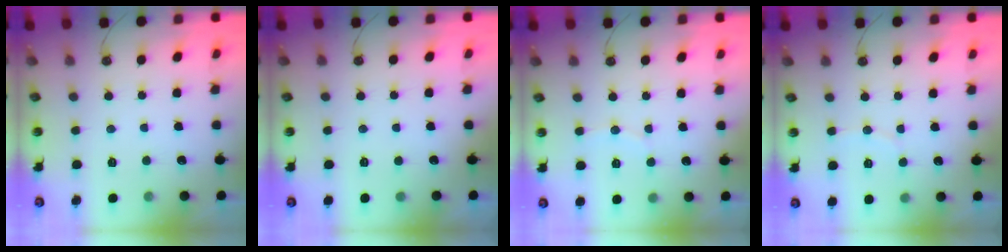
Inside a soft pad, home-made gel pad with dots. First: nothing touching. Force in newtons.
{"total": 1.7, "press": 0.4, "slide": 1.6}
{"total": 5.8, "press": 5.5, "slide": 1.7}
{"total": 4.6, "press": 4.5, "slide": 0.9}